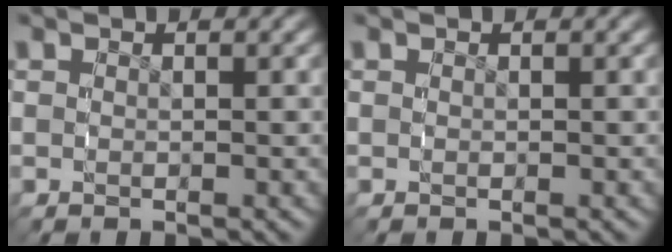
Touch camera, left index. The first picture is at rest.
{"total": 0.0}